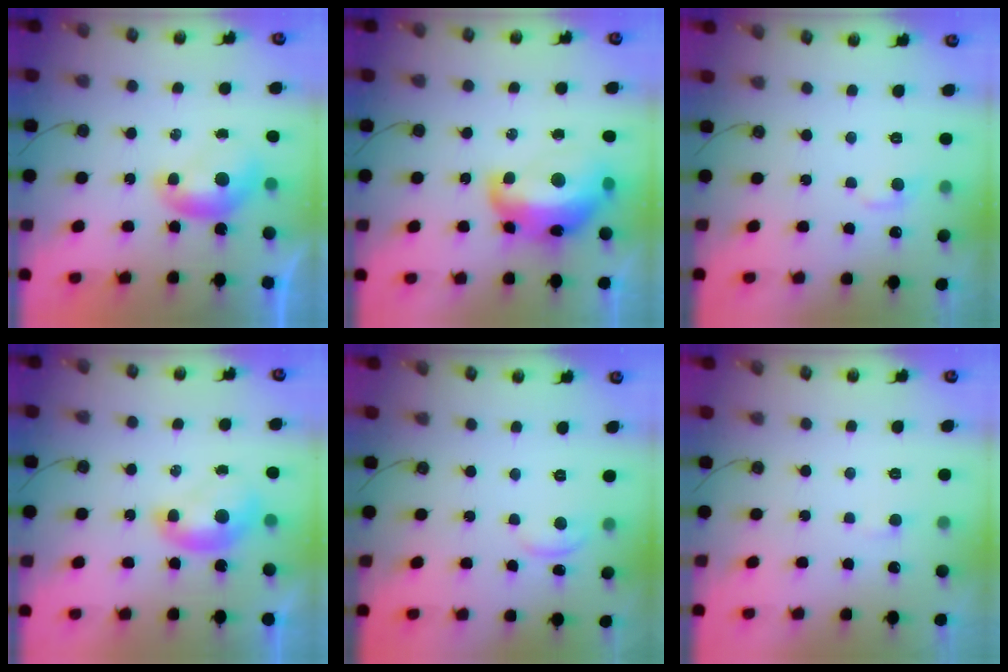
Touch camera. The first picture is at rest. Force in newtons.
{"total": 10.7, "press": 10.7, "slide": 1.3}
{"total": 1.6, "press": 1.4, "slide": 0.7}
{"total": 1.2, "press": 1.2, "slide": 0.3}
{"total": 1.8, "press": 1.8, "slide": 0.4}
{"total": 2.4, "press": 2.3, "slide": 0.4}